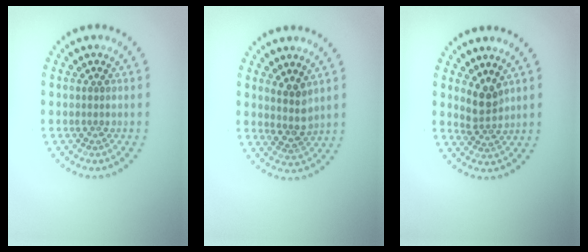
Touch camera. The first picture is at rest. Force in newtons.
{"total": 2.4, "press": 2.0, "slide": 1.4}
{"total": 2.4, "press": 1.8, "slide": 1.6}